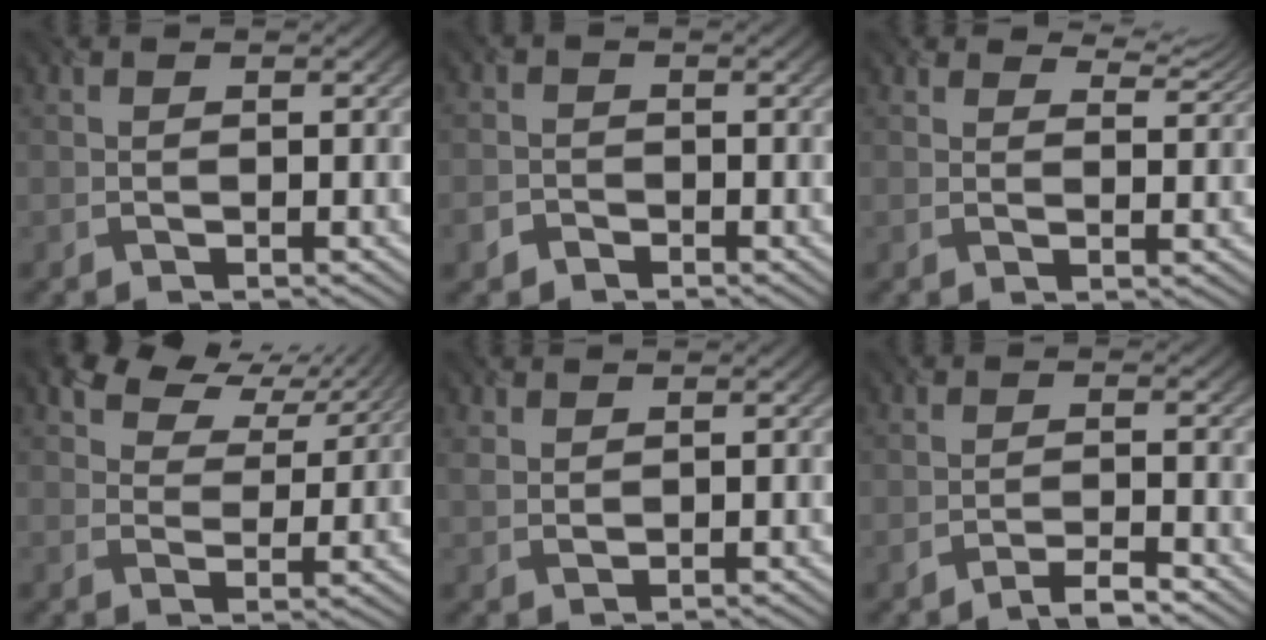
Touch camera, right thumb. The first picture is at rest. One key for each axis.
{"total": 1.9, "fx": -1.2, "fy": 1.5, "fz": 0.1, "tx": 0.002, "ty": -0.002, "tz": -0.036}
{"total": 3.9, "fx": 3.5, "fy": 1.2, "fz": 1.1, "tx": -0.025, "ty": -0.005, "tz": 0.049}
{"total": 6.8, "fx": 5.3, "fy": 3.4, "fz": 2.6, "tx": -0.053, "ty": 0.007, "tz": 0.091}
{"total": 1.8, "fx": 1.6, "fy": 0.8, "fz": 0.3, "tx": -0.020, "ty": -0.003, "tz": 0.031}
{"total": 2.0, "fx": -1.7, "fy": -0.1, "fz": 1.0, "tx": -0.018, "ty": 0.004, "tz": -0.038}